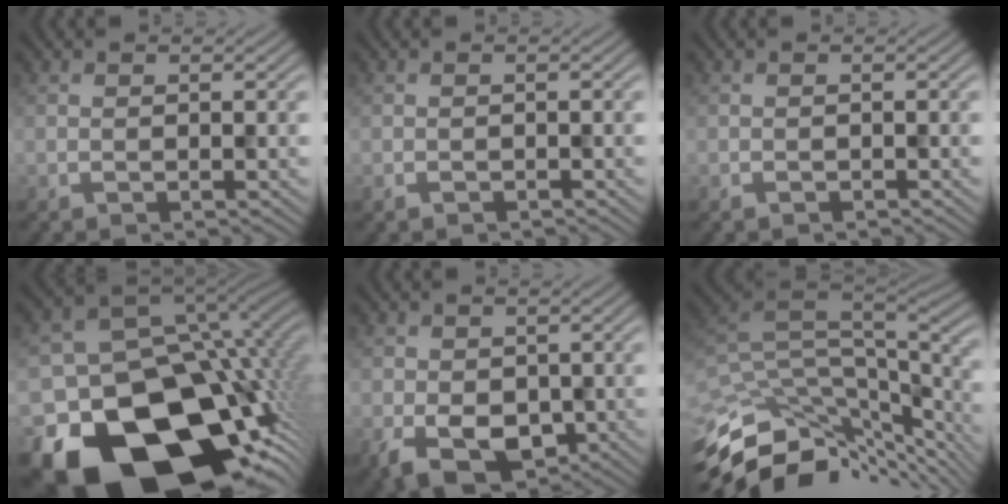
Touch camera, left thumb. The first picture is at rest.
{"total": 0.9, "force": [-0.7, 0.5, 0.2], "torque": [-0.003, -0.005, -0.015]}
{"total": 0.6, "force": [-0.5, 0.3, 0.1], "torque": [0.000, -0.005, -0.009]}
{"total": 22.5, "force": [-11.0, 14.9, 12.8], "torque": [-0.262, -0.047, -0.152]}
{"total": 6.7, "force": [-1.9, 4.8, 4.3], "torque": [-0.092, -0.023, -0.032]}
{"total": 12.1, "force": [-5.1, 5.3, 9.6], "torque": [-0.217, -0.015, -0.077]}